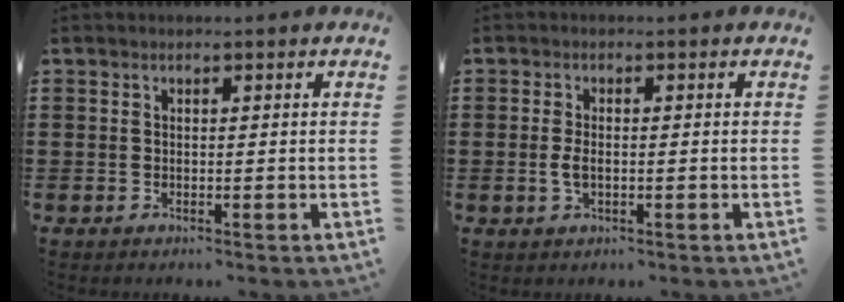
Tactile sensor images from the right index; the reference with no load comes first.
{"total": 2.3, "force": [-0.3, 1.0, 2.1], "torque": [-0.054, -0.006, -0.010]}